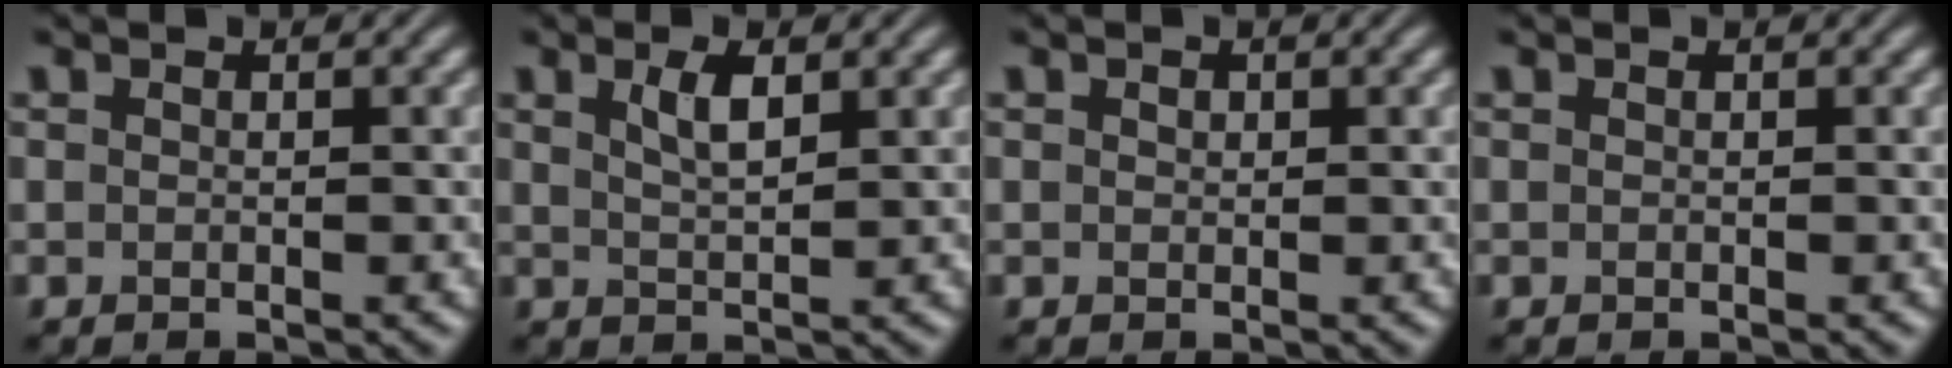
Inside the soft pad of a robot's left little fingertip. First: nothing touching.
{"total": 2.4, "force": [1.2, 0.7, 1.9], "torque": [-0.037, 0.001, 0.024]}
{"total": 0.5, "force": [0.2, 0.4, 0.3], "torque": [-0.005, 0.000, 0.003]}
{"total": 0.0}